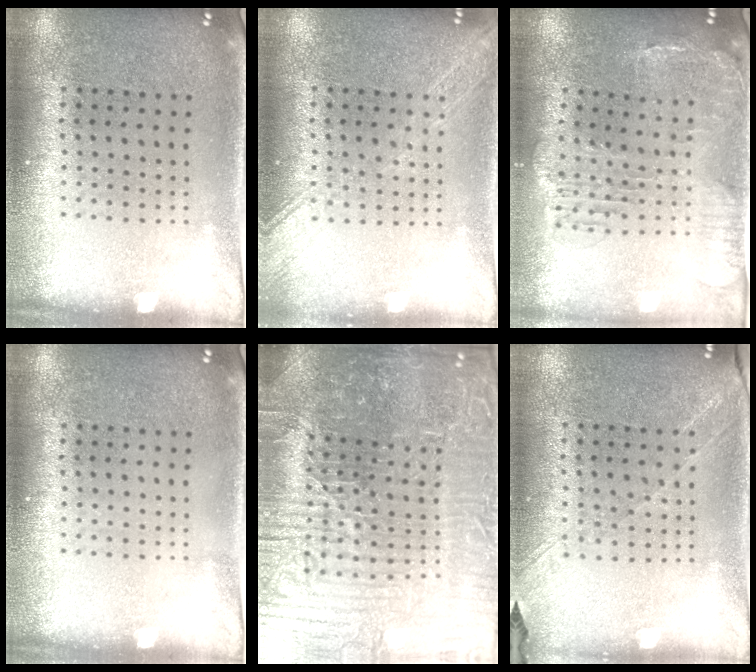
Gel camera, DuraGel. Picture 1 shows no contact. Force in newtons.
{"total": 1.6, "press": 1.6, "slide": 0.3}
{"total": 1.5, "press": 1.4, "slide": 0.4}
{"total": 0.0}
{"total": 6.3, "press": 5.9, "slide": 2.3}
{"total": 1.4, "press": 1.2, "slide": 0.7}